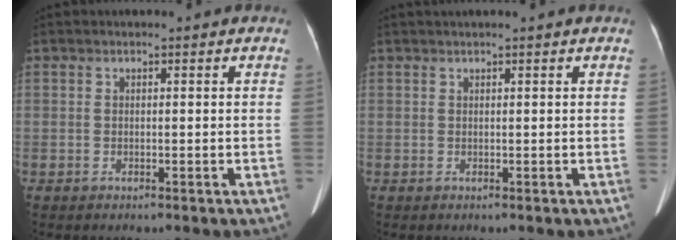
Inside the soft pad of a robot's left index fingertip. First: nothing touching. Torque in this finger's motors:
{"motor_torque": [-0.18, -0.04, -0.12, 0.00]}